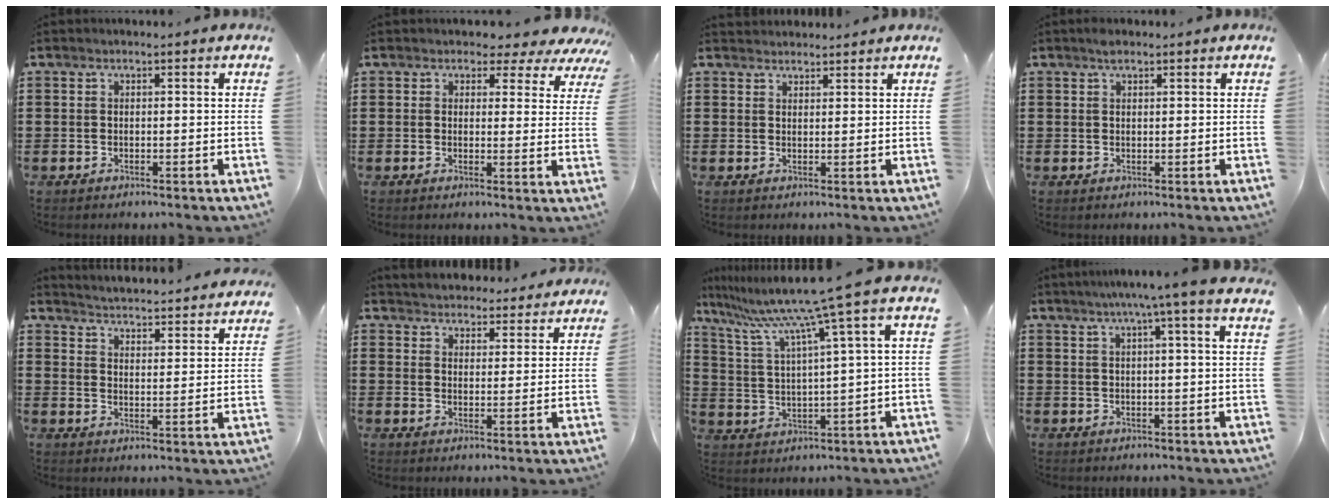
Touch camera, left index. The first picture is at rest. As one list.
[{"total": 3.0, "force": [2.3, 1.7, 0.9], "torque": [-0.017, -0.013, 0.034]}, {"total": 1.9, "force": [1.9, 0.5, -0.3], "torque": [0.001, 0.000, 0.038]}, {"total": 1.5, "force": [1.0, 0.6, 0.9], "torque": [-0.020, 0.003, 0.019]}, {"total": 3.8, "force": [3.7, -1.0, -0.1], "torque": [-0.019, -0.040, 0.058]}, {"total": 3.7, "force": [3.7, 0.3, -0.6], "torque": [-0.007, -0.024, 0.064]}, {"total": 9.7, "force": [6.5, -1.4, 7.1], "torque": [-0.164, -0.039, 0.098]}, {"total": 4.6, "force": [2.9, -0.9, 3.4], "torque": [-0.071, -0.004, 0.047]}]